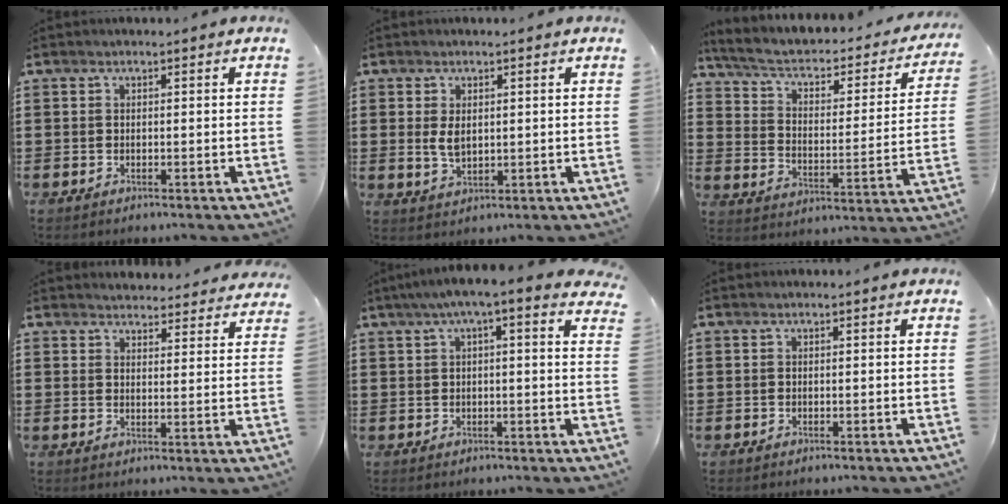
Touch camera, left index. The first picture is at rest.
{"total": 3.4, "force": [0.5, 2.0, 2.7], "torque": [-0.064, 0.002, 0.006]}
{"total": 3.7, "force": [1.8, 1.9, 2.5], "torque": [-0.060, -0.016, 0.022]}
{"total": 3.6, "force": [3.6, 0.3, 0.0], "torque": [-0.004, -0.021, 0.065]}
{"total": 3.9, "force": [2.6, 0.2, 3.0], "torque": [-0.063, -0.001, 0.044]}
{"total": 0.0}